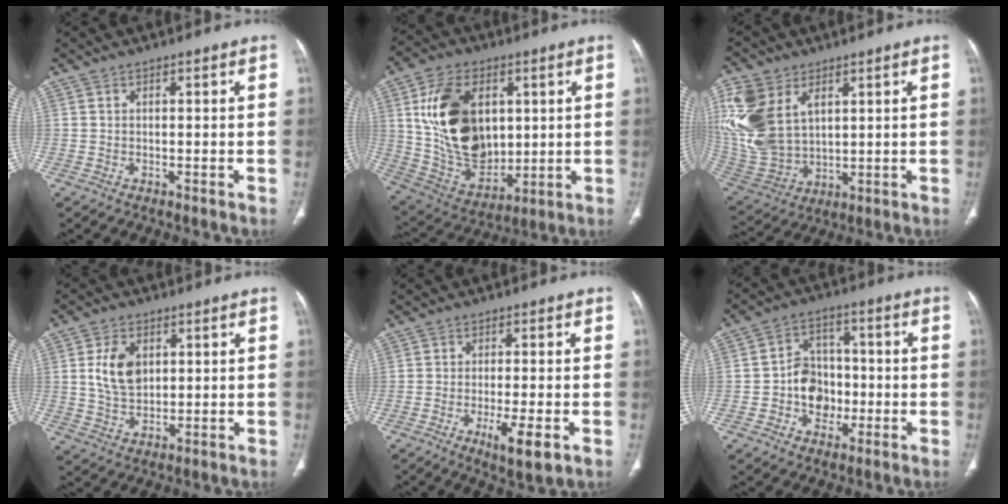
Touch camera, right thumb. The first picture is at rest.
{"total": 20.9, "force": [4.5, 13.6, 15.1], "torque": [-0.242, -0.020, 0.101]}
{"total": 18.1, "force": [6.1, 12.0, 12.0], "torque": [-0.271, -0.021, 0.138]}
{"total": 8.0, "force": [2.0, 5.3, 5.7], "torque": [-0.092, -0.010, 0.043]}
{"total": 6.6, "force": [-2.5, 1.5, 5.9], "torque": [-0.101, -0.013, -0.038]}
{"total": 8.8, "force": [-1.9, 7.4, 4.3], "torque": [-0.026, 0.026, -0.035]}